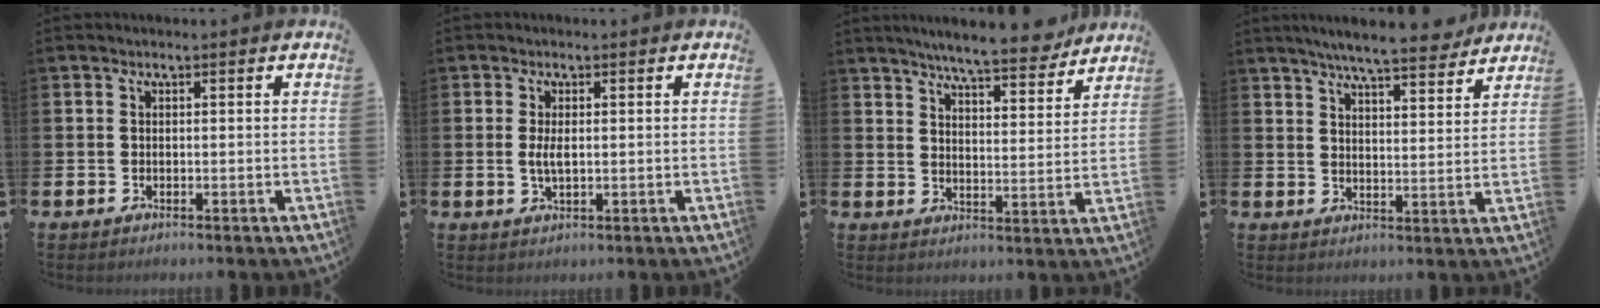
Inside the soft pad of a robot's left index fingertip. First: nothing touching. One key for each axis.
{"total": 2.4, "fx": 0.2, "fy": 1.0, "fz": 2.2, "tx": -0.041, "ty": 0.001, "tz": 0.002}
{"total": 7.7, "fx": 7.3, "fy": 0.5, "fz": 2.4, "tx": -0.043, "ty": -0.047, "tz": 0.125}
{"total": 7.2, "fx": 6.8, "fy": 0.4, "fz": 2.3, "tx": -0.040, "ty": -0.044, "tz": 0.116}